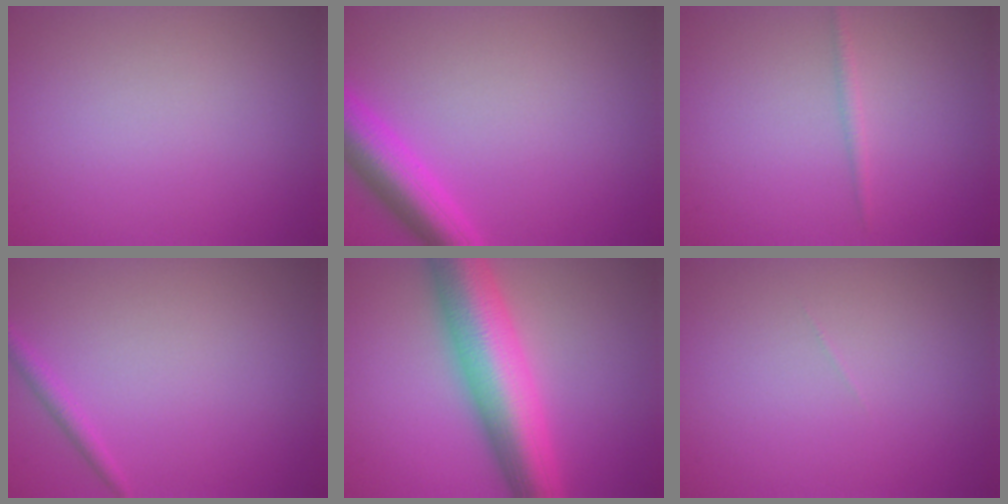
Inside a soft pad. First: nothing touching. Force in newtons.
{"total": 5.1, "press": 5.1, "slide": 0.2}
{"total": 0.8, "press": 0.8, "slide": 0.1}
{"total": 1.2, "press": 1.2, "slide": 0.1}
{"total": 9.9, "press": 9.9, "slide": 0.2}
{"total": 0.0}